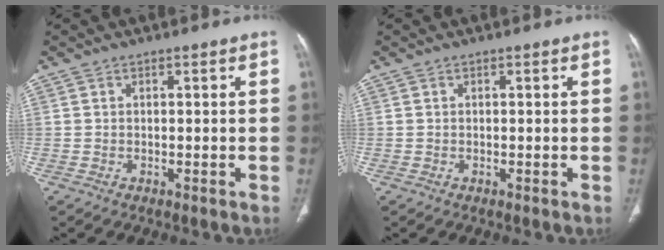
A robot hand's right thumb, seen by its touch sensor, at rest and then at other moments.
{"total": 0.0}